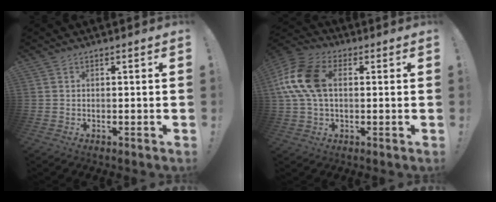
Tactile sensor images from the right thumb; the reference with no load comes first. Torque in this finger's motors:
{"motor_torque": [0.09, 0.76, 1.49, -0.11, 0.34]}